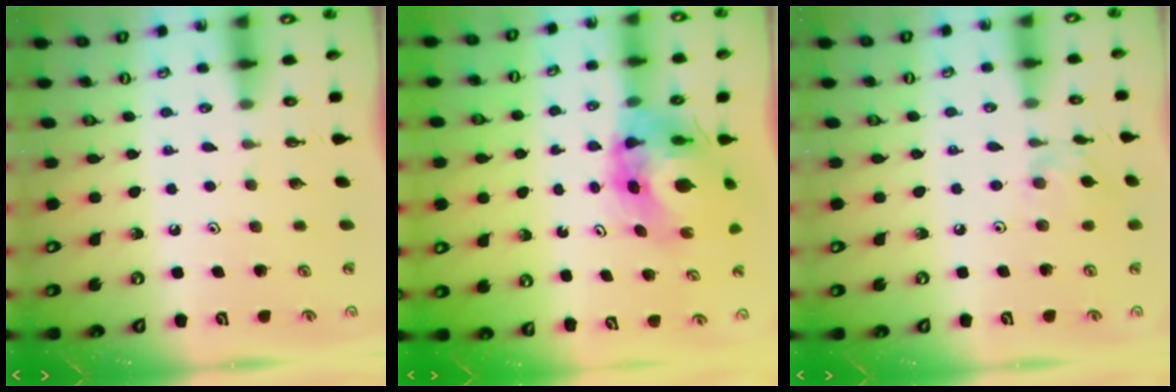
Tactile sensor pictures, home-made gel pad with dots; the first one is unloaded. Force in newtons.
{"total": 9.2, "press": 9.1, "slide": 1.1}
{"total": 3.6, "press": 3.6, "slide": 0.4}